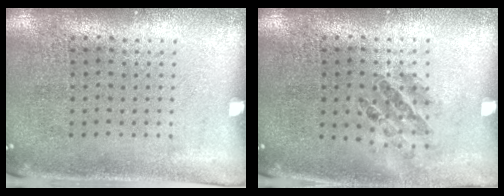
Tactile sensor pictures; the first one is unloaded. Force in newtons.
{"total": 1.0, "press": 0.9, "slide": 0.3}